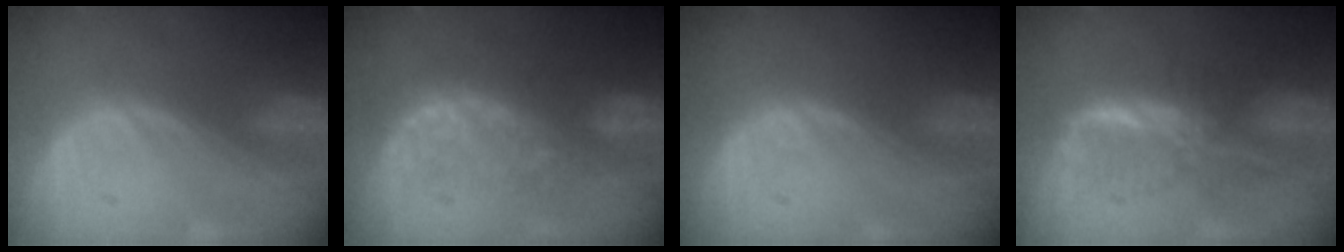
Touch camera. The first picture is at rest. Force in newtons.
{"total": 7.7, "press": 7.6, "slide": 1.4}
{"total": 0.5, "press": 0.5, "slide": 0.1}
{"total": 6.2, "press": 6.1, "slide": 0.6}